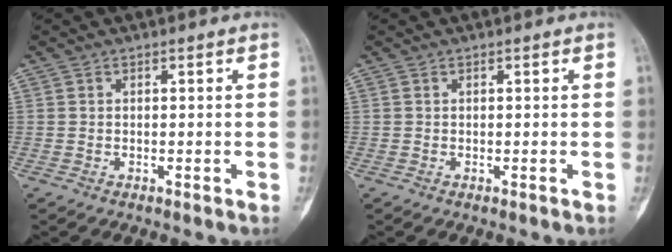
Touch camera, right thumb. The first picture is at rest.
{"total": 0.0}